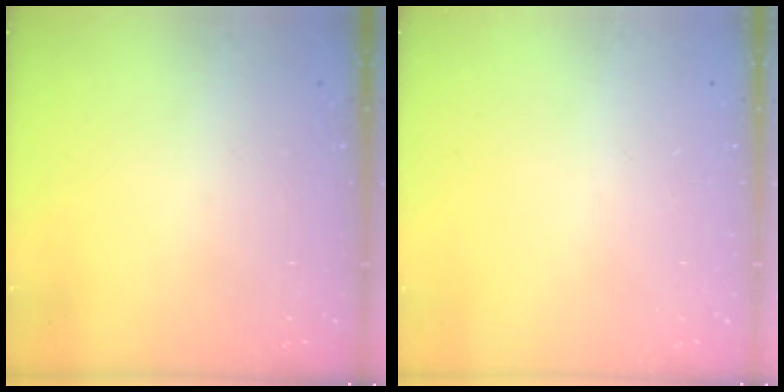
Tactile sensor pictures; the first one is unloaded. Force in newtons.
{"total": 0.0}